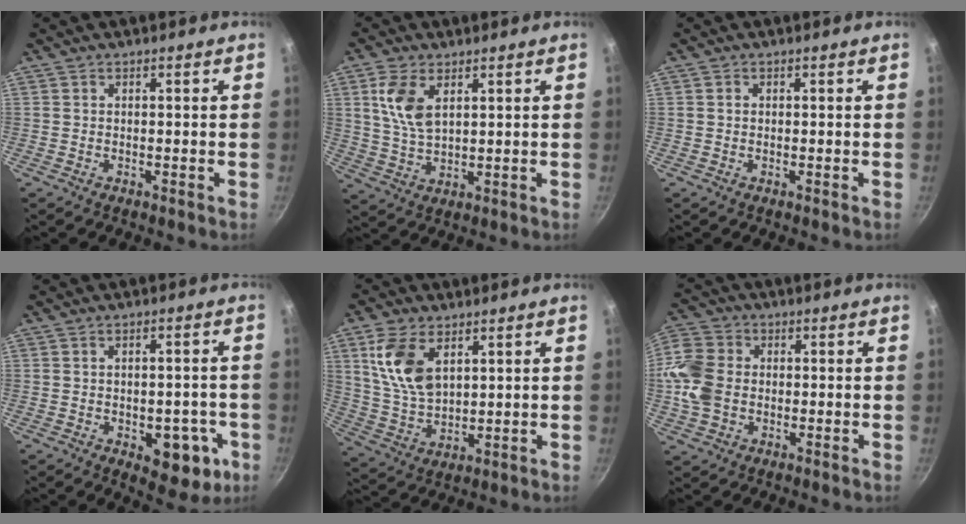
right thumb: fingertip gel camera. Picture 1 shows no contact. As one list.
[{"total": 8.2, "force": [3.1, 4.4, 6.2], "torque": [-0.117, -0.016, 0.064]}, {"total": 0.7, "force": [0.1, 0.6, 0.3], "torque": [-0.004, 0.004, 0.001]}, {"total": 10.6, "force": [-3.4, 6.0, 8.0], "torque": [-0.060, 0.009, -0.036]}, {"total": 11.6, "force": [4.5, 6.8, 8.3], "torque": [-0.153, -0.025, 0.097]}, {"total": 12.5, "force": [-0.7, 9.8, 7.6], "torque": [-0.156, 0.016, -0.028]}]